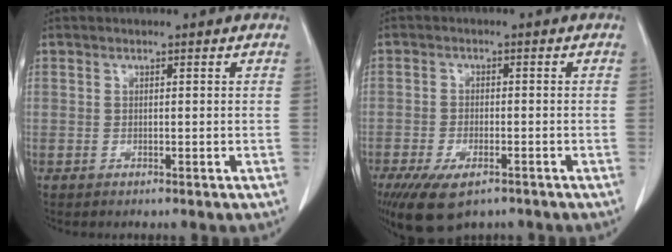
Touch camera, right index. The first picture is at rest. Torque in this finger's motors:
{"motor_torque": [1.23, -0.91, 0.51, 0.14]}